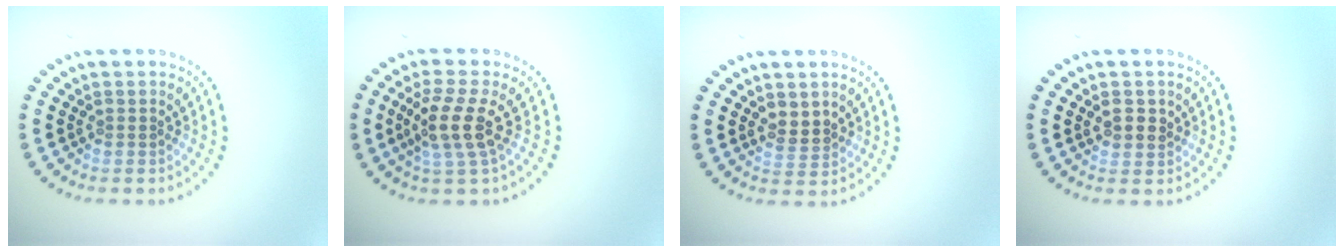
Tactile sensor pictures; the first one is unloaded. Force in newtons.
{"total": 3.6, "press": 3.0, "slide": 2.0}
{"total": 1.7, "press": 1.6, "slide": 0.8}
{"total": 1.3, "press": 1.2, "slide": 0.5}